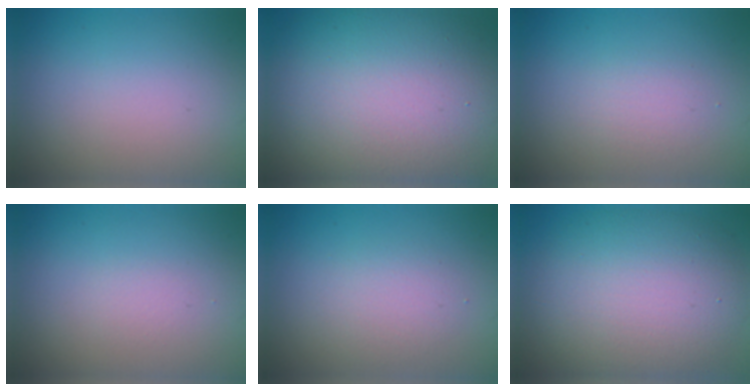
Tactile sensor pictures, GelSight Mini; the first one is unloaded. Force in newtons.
{"total": 16.4, "press": 16.3, "slide": 1.4}
{"total": 1.6, "press": 1.6, "slide": 0.1}
{"total": 0.7, "press": 0.7, "slide": 0.0}
{"total": 2.2, "press": 2.2, "slide": 0.0}
{"total": 10.1, "press": 10.1, "slide": 0.7}